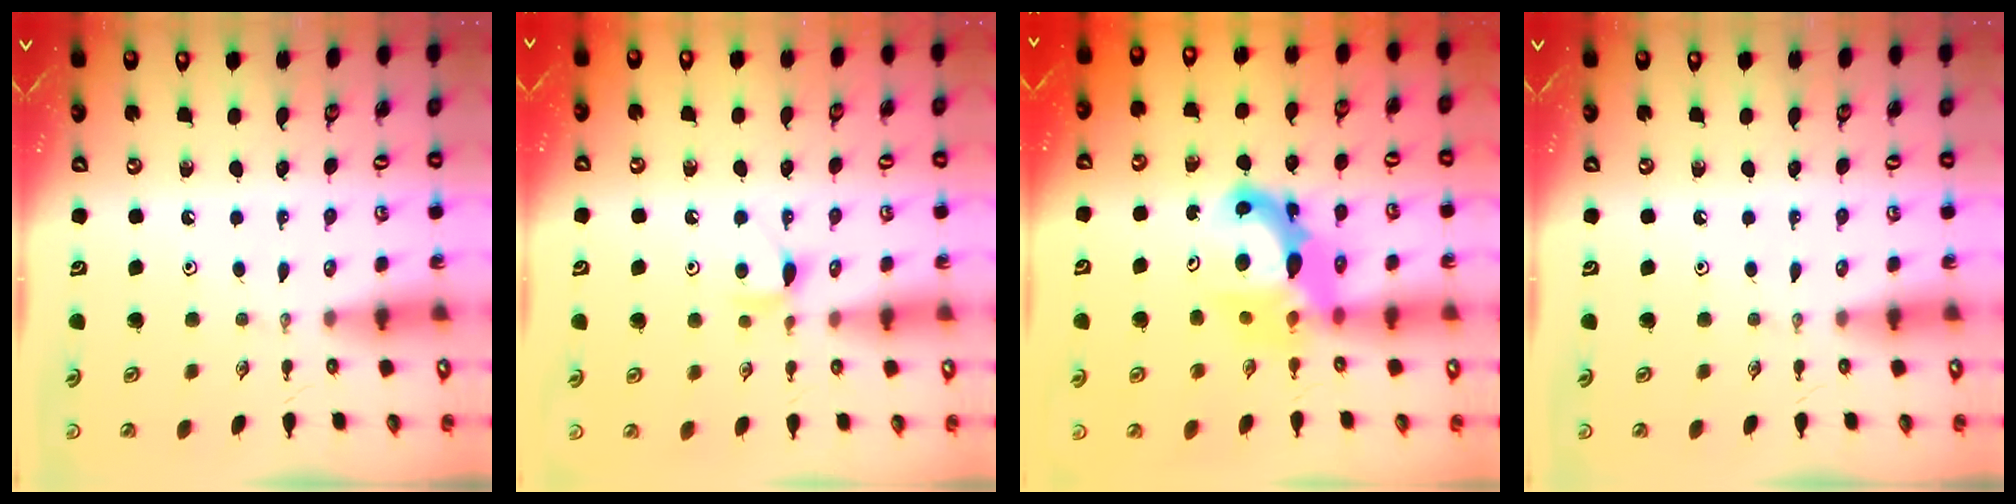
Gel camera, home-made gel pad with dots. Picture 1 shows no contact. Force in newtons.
{"total": 4.9, "press": 4.8, "slide": 0.7}
{"total": 9.7, "press": 9.6, "slide": 0.7}
{"total": 0.0}